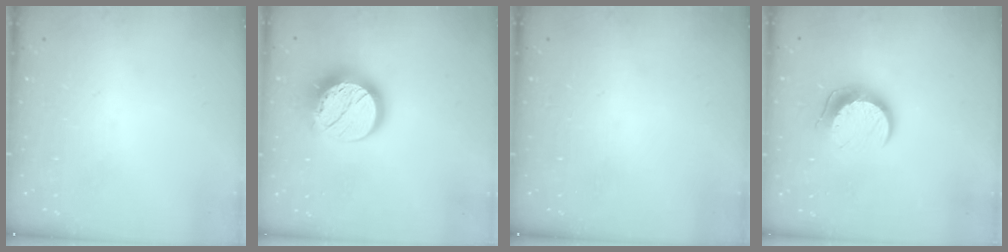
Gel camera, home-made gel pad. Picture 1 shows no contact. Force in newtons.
{"total": 15.1, "press": 15.1, "slide": 0.8}
{"total": 0.0}
{"total": 10.3, "press": 10.3, "slide": 0.3}